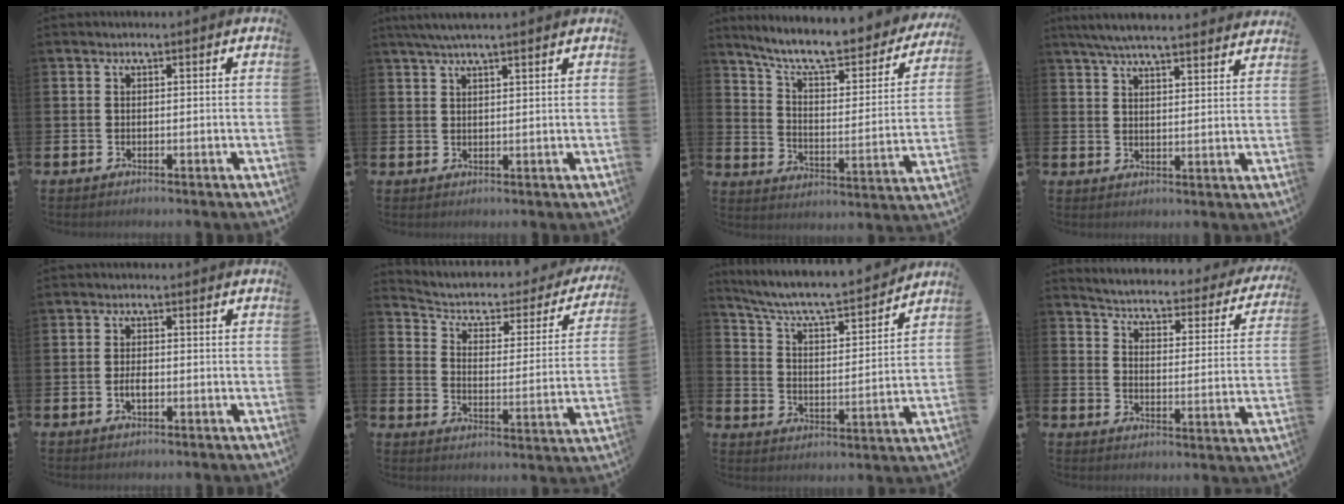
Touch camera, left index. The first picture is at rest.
{"total": 3.8, "force": [3.3, 0.2, 1.9], "torque": [-0.051, 0.002, 0.061]}
{"total": 9.3, "force": [8.0, 2.1, 4.2], "torque": [-0.106, -0.060, 0.133]}
{"total": 6.2, "force": [6.0, 0.4, 1.7], "torque": [-0.050, -0.028, 0.107]}
{"total": 1.9, "force": [-0.4, 0.9, 1.6], "torque": [-0.023, -0.002, -0.010]}
{"total": 4.3, "force": [3.5, 2.0, 1.6], "torque": [-0.059, -0.026, 0.050]}
{"total": 6.8, "force": [6.3, 0.7, 2.3], "torque": [-0.079, -0.052, 0.103]}
{"total": 3.4, "force": [3.2, 0.8, 0.9], "torque": [-0.043, -0.032, 0.045]}